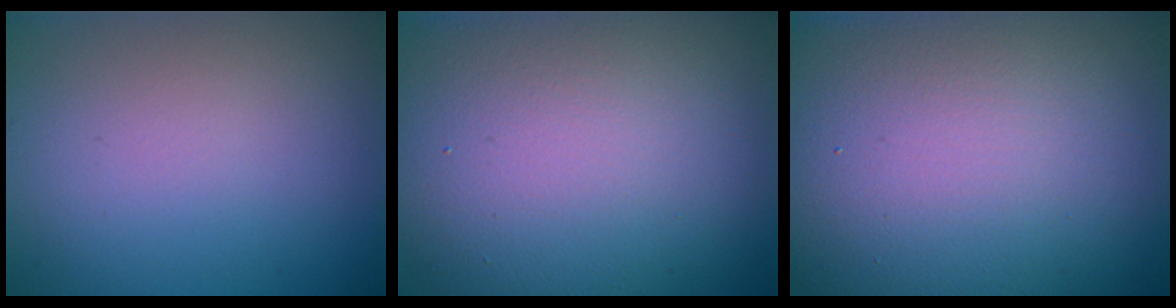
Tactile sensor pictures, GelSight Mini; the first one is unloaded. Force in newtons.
{"total": 16.2, "press": 16.2, "slide": 0.6}
{"total": 21.4, "press": 21.4, "slide": 0.5}